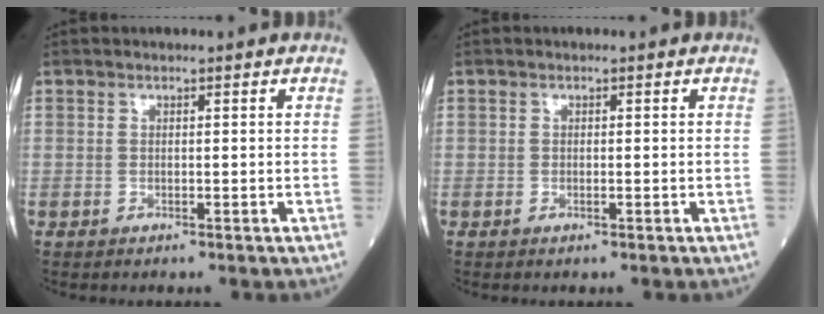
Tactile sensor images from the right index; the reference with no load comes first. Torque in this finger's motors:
{"motor_torque": [-0.09, -0.02, -0.02, -0.01]}